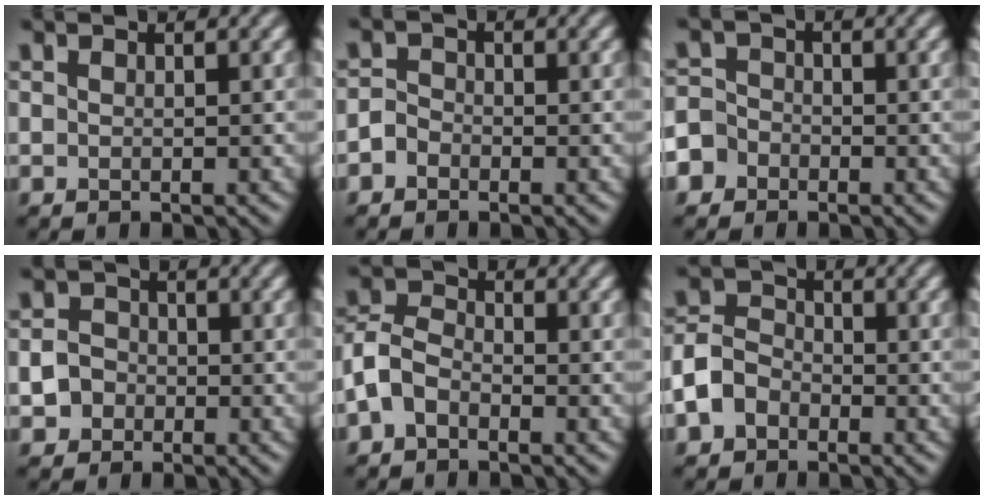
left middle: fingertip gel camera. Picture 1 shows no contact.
{"total": 1.6, "force": [-1.1, 1.2, 0.3], "torque": [0.005, 0.004, -0.030]}
{"total": 4.4, "force": [-2.5, 3.6, 0.6], "torque": [0.004, 0.003, -0.069]}
{"total": 3.0, "force": [-1.1, 2.7, 0.8], "torque": [0.009, 0.004, -0.027]}
{"total": 3.4, "force": [-1.7, 2.2, 2.0], "torque": [-0.046, 0.009, -0.046]}
{"total": 4.0, "force": [-2.0, 2.9, 1.8], "torque": [-0.040, 0.003, -0.048]}